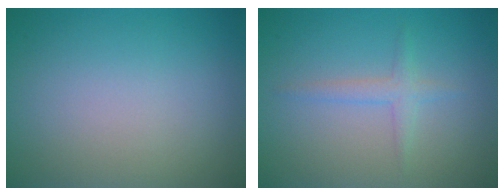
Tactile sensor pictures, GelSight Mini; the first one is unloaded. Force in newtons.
{"total": 1.6, "press": 1.6, "slide": 0.1}